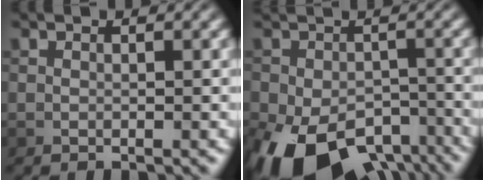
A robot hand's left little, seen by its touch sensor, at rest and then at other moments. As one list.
[{"total": 16.4, "force": [-9.8, 10.1, 8.5], "torque": [-0.178, -0.066, -0.121]}]